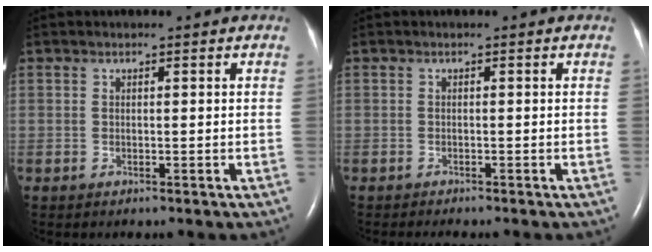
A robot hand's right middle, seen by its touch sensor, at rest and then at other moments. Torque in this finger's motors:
{"motor_torque": [0.03, -0.03, -0.01, 0.00]}